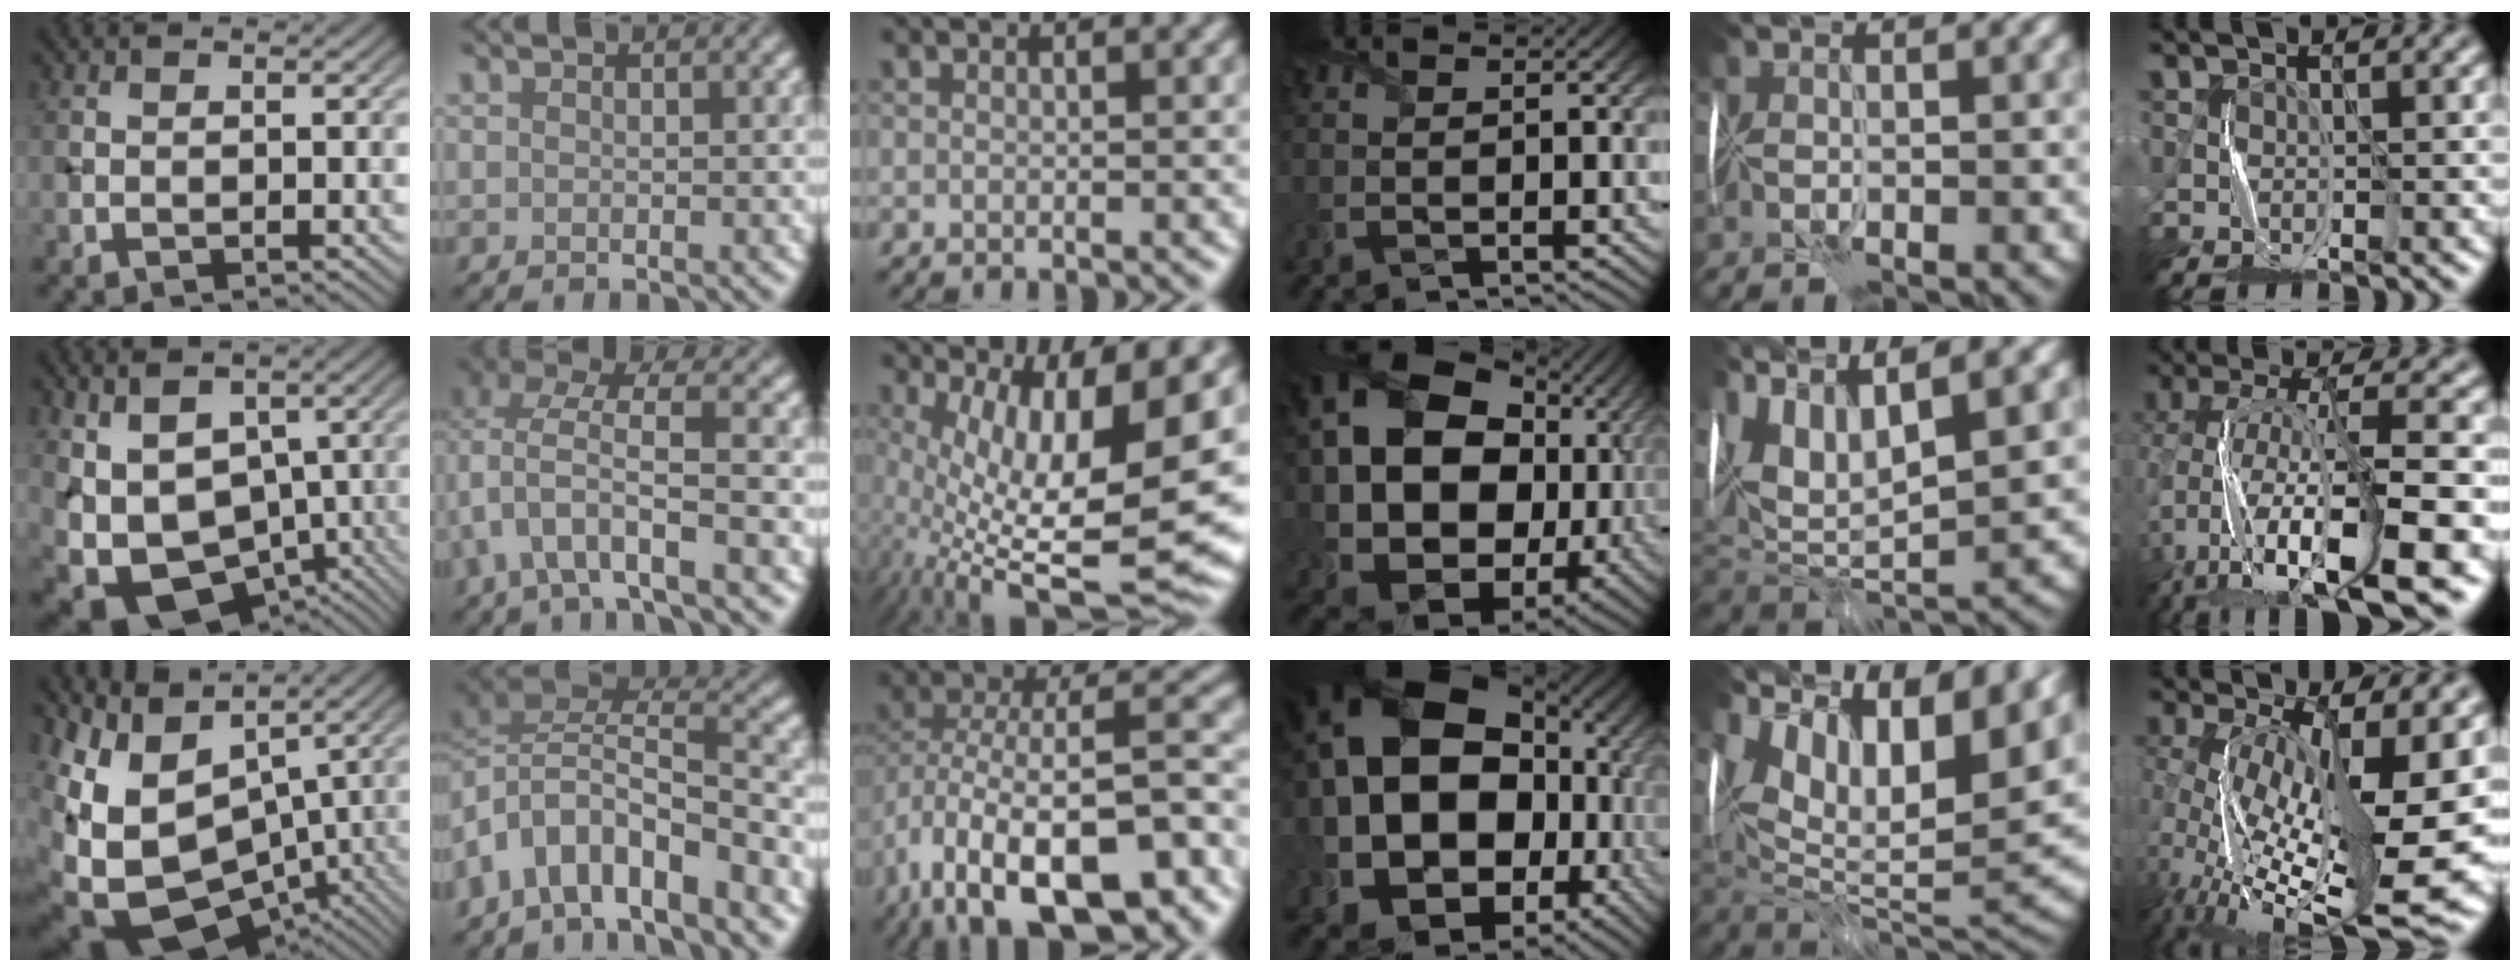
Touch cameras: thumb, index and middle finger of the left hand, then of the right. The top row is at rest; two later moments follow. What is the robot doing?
{"motion": "fold", "object": "memory foam"}